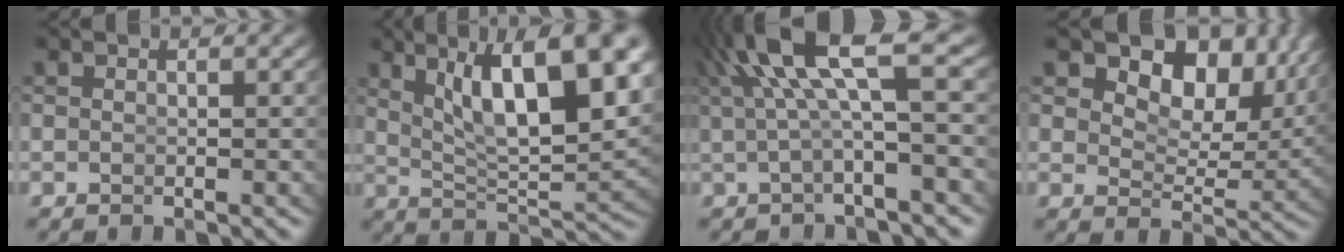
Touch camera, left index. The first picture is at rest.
{"total": 11.2, "force": [4.2, 3.9, 9.6], "torque": [-0.139, 0.004, 0.069]}
{"total": 6.2, "force": [2.4, 1.3, 5.6], "torque": [-0.096, 0.013, 0.036]}
{"total": 9.7, "force": [5.0, 5.1, 6.6], "torque": [-0.096, 0.000, 0.076]}